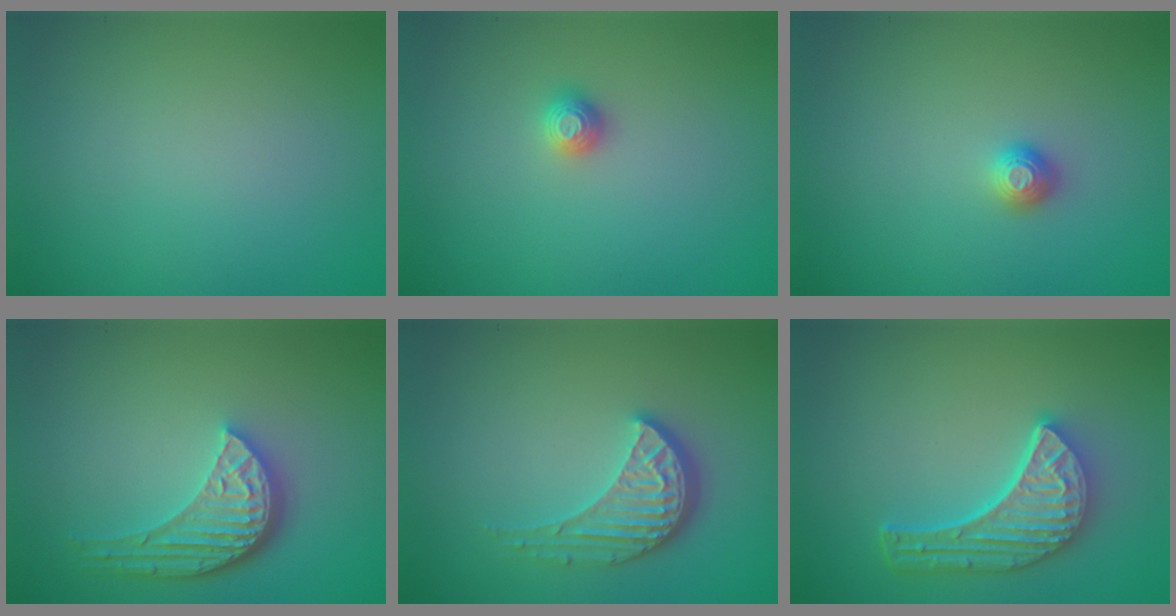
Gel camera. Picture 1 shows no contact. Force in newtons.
{"total": 1.1, "press": 1.1, "slide": 0.3}
{"total": 1.1, "press": 1.0, "slide": 0.4}
{"total": 5.1, "press": 3.8, "slide": 3.4}
{"total": 3.8, "press": 3.1, "slide": 2.2}
{"total": 5.8, "press": 4.4, "slide": 3.7}